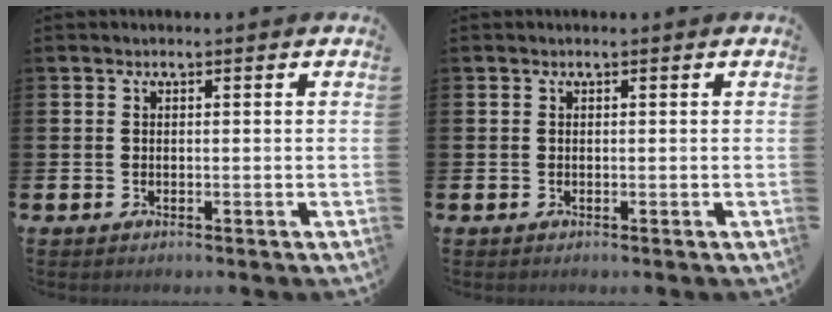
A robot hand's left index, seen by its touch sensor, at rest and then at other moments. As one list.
[{"total": 0.0}]